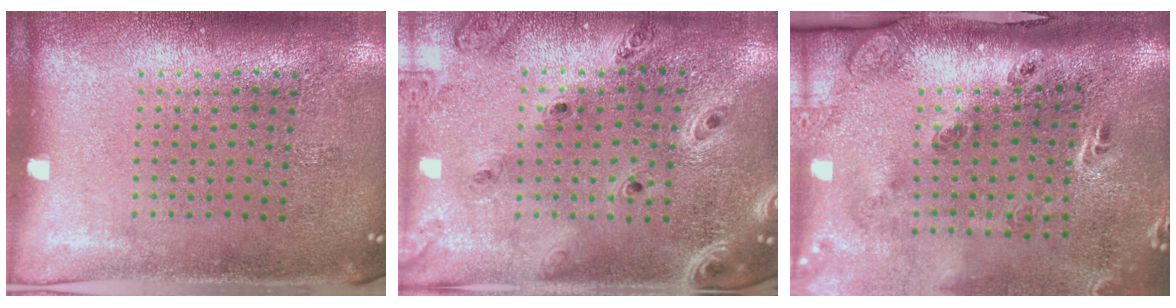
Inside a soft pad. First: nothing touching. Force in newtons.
{"total": 1.4, "press": 1.3, "slide": 0.2}
{"total": 3.0, "press": 1.9, "slide": 2.4}